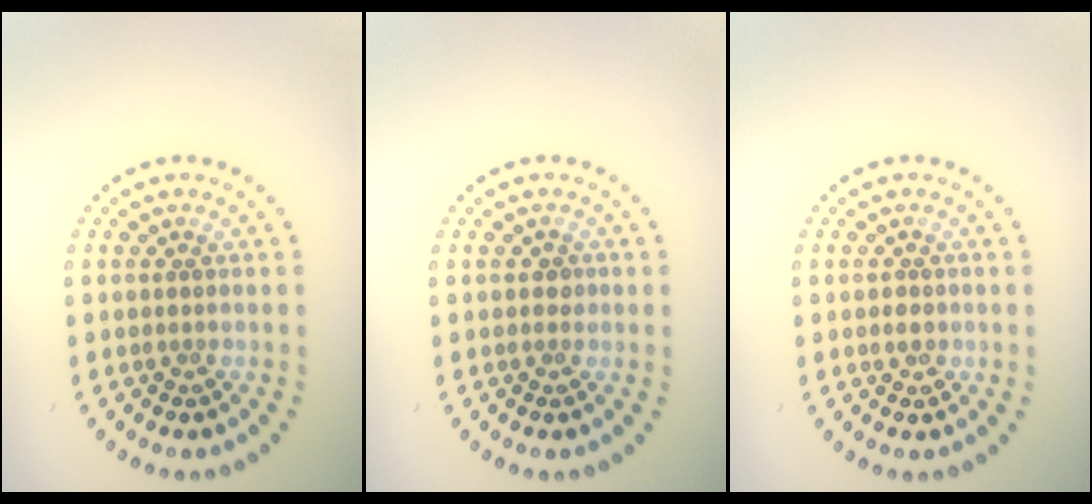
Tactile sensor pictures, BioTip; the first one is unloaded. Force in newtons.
{"total": 0.7, "press": 0.7, "slide": 0.3}
{"total": 0.6, "press": 0.6, "slide": 0.1}